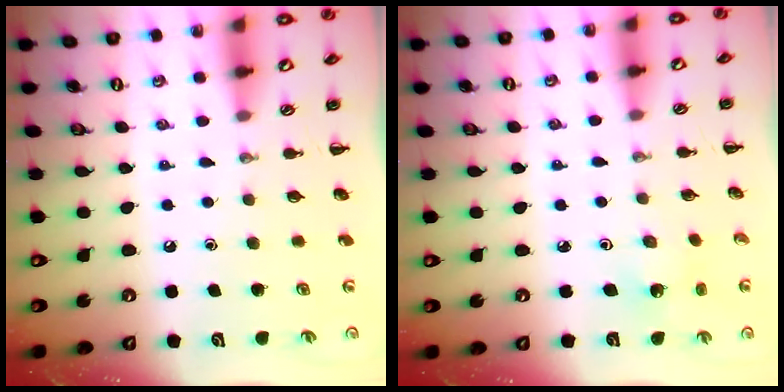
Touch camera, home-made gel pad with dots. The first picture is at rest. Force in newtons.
{"total": 1.6, "press": 1.5, "slide": 0.7}